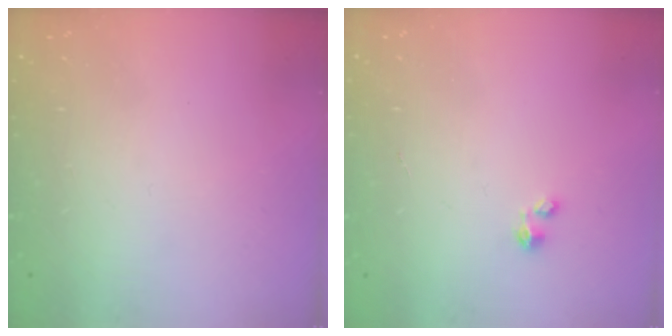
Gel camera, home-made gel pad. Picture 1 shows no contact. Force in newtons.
{"total": 0.0}